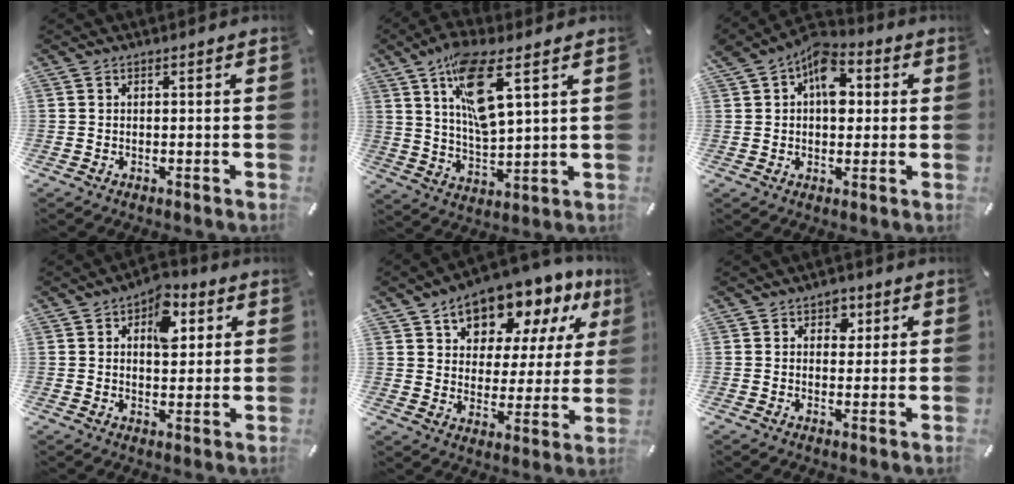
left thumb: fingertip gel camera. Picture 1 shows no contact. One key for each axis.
{"total": 14.0, "fx": 7.1, "fy": 4.7, "fz": 11.1, "tx": -0.199, "ty": -0.022, "tz": 0.121}
{"total": 9.4, "fx": 2.1, "fy": 6.6, "fz": 6.4, "tx": -0.088, "ty": 0.000, "tz": 0.036}
{"total": 9.3, "fx": 3.3, "fy": 6.0, "fz": 6.2, "tx": -0.067, "ty": -0.006, "tz": 0.049}
{"total": 13.3, "fx": 10.4, "fy": 7.2, "fz": 4.1, "tx": -0.066, "ty": -0.084, "tz": 0.182}
{"total": 3.6, "fx": 1.4, "fy": 2.9, "fz": 1.5, "tx": -0.004, "ty": -0.004, "tz": 0.016}